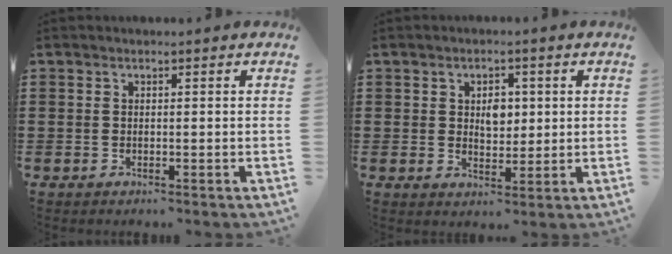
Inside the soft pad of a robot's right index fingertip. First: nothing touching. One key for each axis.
{"total": 3.5, "fx": 0.7, "fy": 2.4, "fz": 2.4, "tx": -0.038, "ty": 0.005, "tz": 0.006}